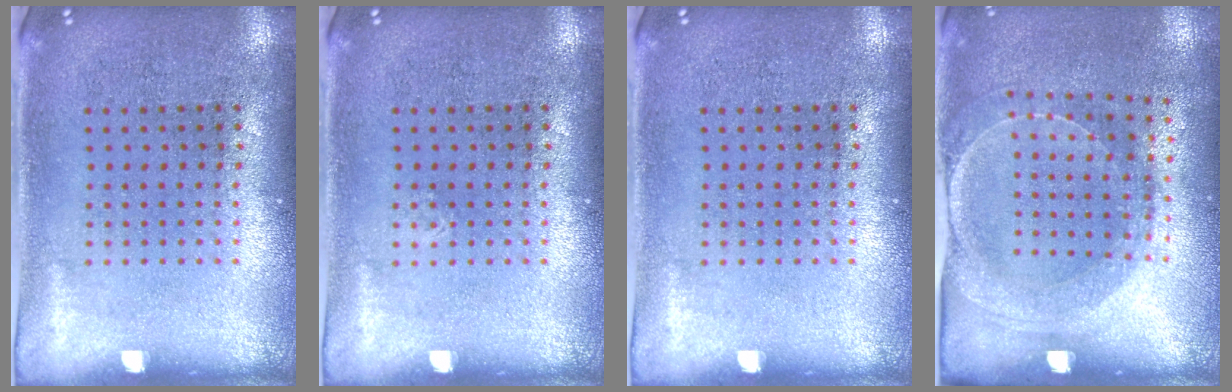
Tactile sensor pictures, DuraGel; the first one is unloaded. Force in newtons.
{"total": 0.0}
{"total": 0.0}
{"total": 1.5, "press": 1.5, "slide": 0.4}